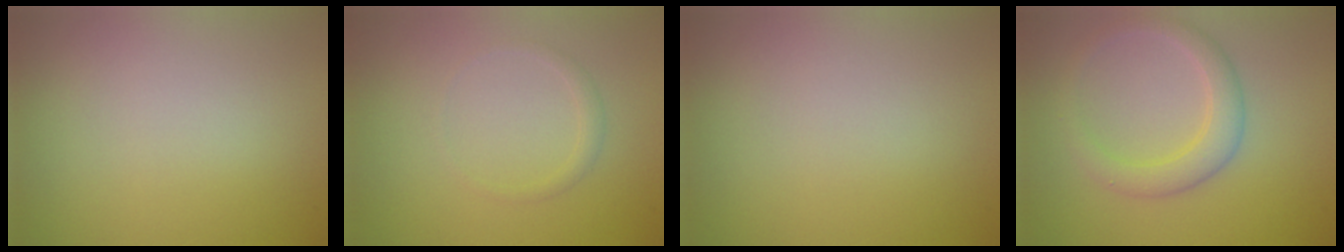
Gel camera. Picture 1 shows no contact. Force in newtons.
{"total": 0.9, "press": 0.9, "slide": 0.2}
{"total": 0.0}
{"total": 3.0, "press": 3.0, "slide": 0.1}